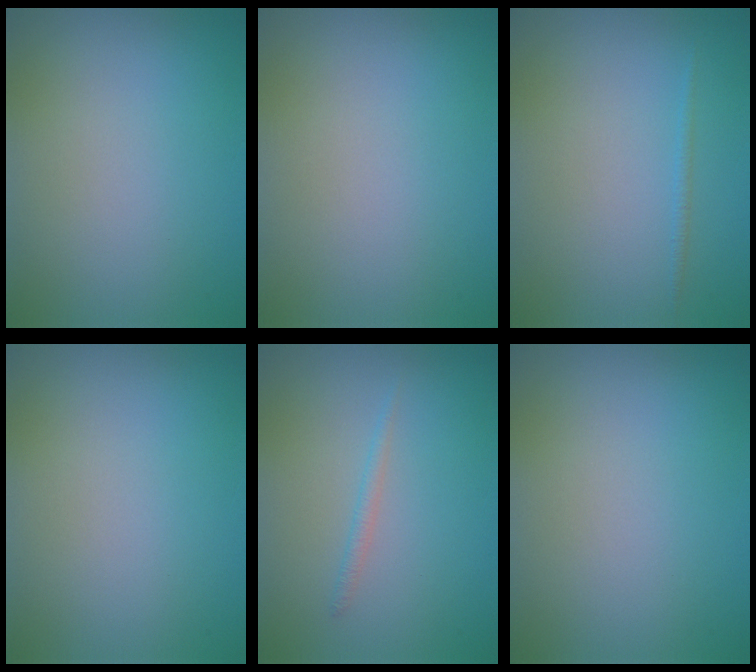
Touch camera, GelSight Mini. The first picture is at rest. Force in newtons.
{"total": 0.0}
{"total": 0.6, "press": 0.6, "slide": 0.1}
{"total": 0.0}
{"total": 0.9, "press": 0.9, "slide": 0.1}
{"total": 0.0}